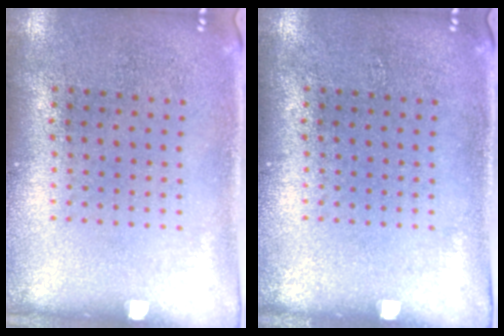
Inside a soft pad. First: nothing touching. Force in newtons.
{"total": 0.0}